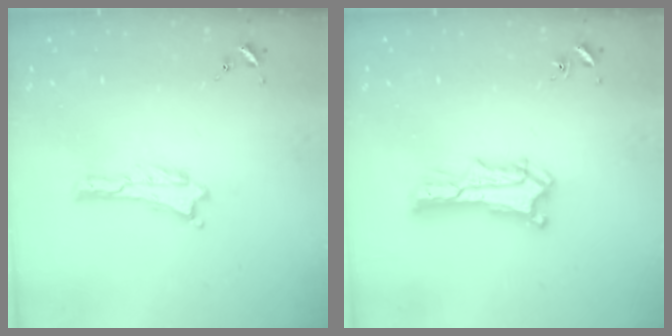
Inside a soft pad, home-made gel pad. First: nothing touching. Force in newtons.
{"total": 4.6, "press": 4.6, "slide": 0.4}